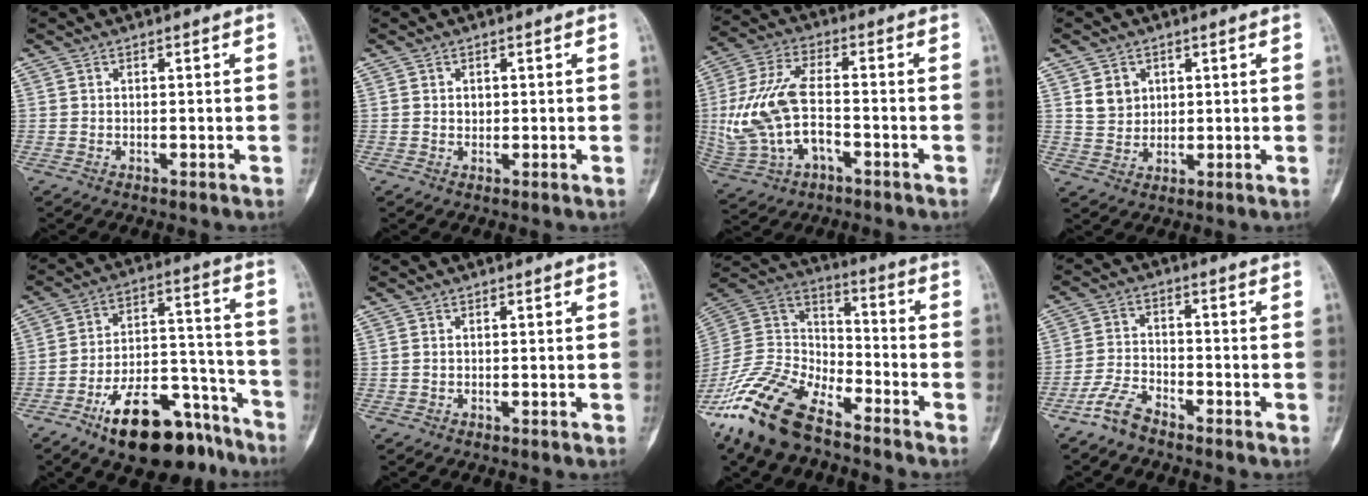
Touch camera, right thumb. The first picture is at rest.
{"total": 1.1, "force": [0.2, 0.9, 0.5], "torque": [-0.005, 0.001, 0.005]}
{"total": 15.4, "force": [-2.5, 8.6, 12.6], "torque": [-0.276, 0.024, -0.040]}
{"total": 4.6, "force": [1.8, 3.8, 1.6], "torque": [-0.009, -0.012, 0.037]}
{"total": 19.7, "force": [-13.3, 8.6, 11.7], "torque": [-0.161, 0.101, -0.210]}
{"total": 0.0}
{"total": 19.2, "force": [-13.8, 8.3, 10.5], "torque": [-0.206, 0.064, -0.266]}
{"total": 5.5, "force": [-4.5, 2.1, 2.3], "torque": [-0.052, 0.019, -0.094]}